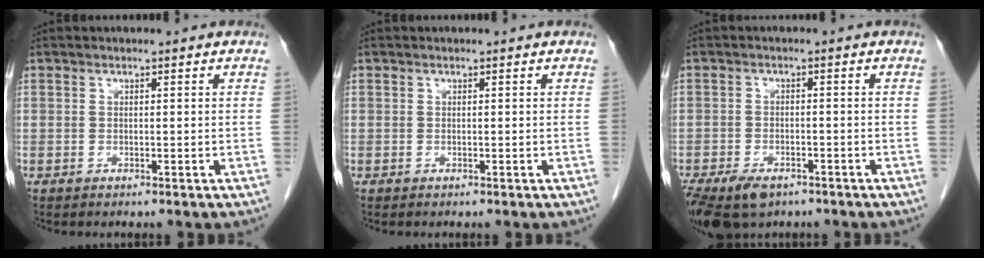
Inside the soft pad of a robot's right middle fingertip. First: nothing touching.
{"total": 0.0}
{"total": 10.1, "force": [-6.7, 5.3, 5.4], "torque": [-0.111, -0.010, -0.103]}